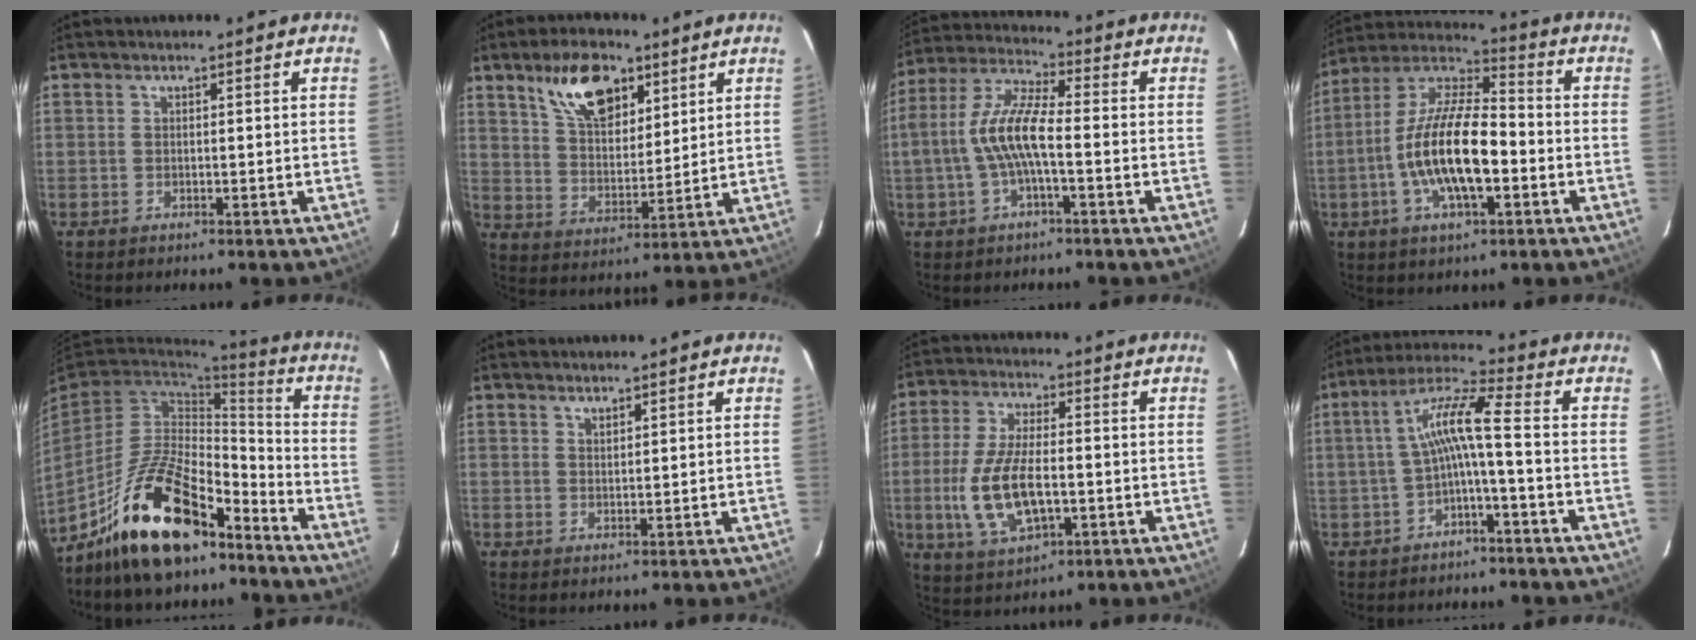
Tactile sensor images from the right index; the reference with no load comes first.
{"total": 12.7, "force": [7.5, 6.4, 8.0], "torque": [-0.134, 0.014, 0.140]}
{"total": 10.0, "force": [-1.9, 2.5, 9.5], "torque": [-0.204, 0.011, -0.035]}
{"total": 16.3, "force": [-3.9, 5.6, 14.8], "torque": [-0.288, -0.001, -0.078]}
{"total": 19.1, "force": [-12.8, 7.7, 11.8], "torque": [-0.236, 0.010, -0.223]}
{"total": 1.5, "force": [1.3, 0.4, 0.5], "torque": [-0.005, 0.000, 0.023]}
{"total": 12.9, "force": [-2.4, 5.7, 11.3], "torque": [-0.235, -0.009, -0.036]}
{"total": 7.6, "force": [-1.9, 0.0, 7.4], "torque": [-0.163, 0.019, -0.033]}